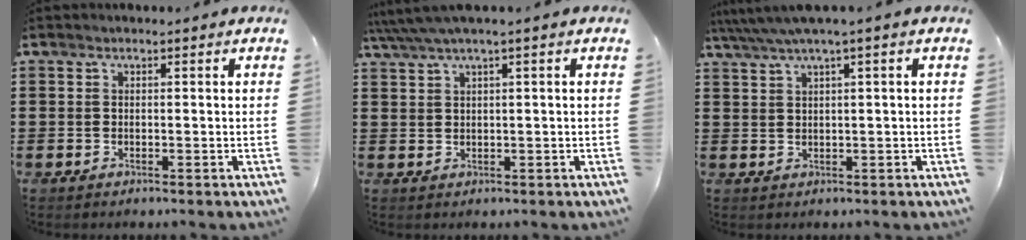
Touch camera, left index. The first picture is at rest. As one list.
[{"total": 2.1, "force": [0.8, -0.1, 2.0], "torque": [-0.045, -0.004, 0.011]}, {"total": 2.5, "force": [0.8, -0.2, 2.3], "torque": [-0.044, -0.003, 0.012]}]